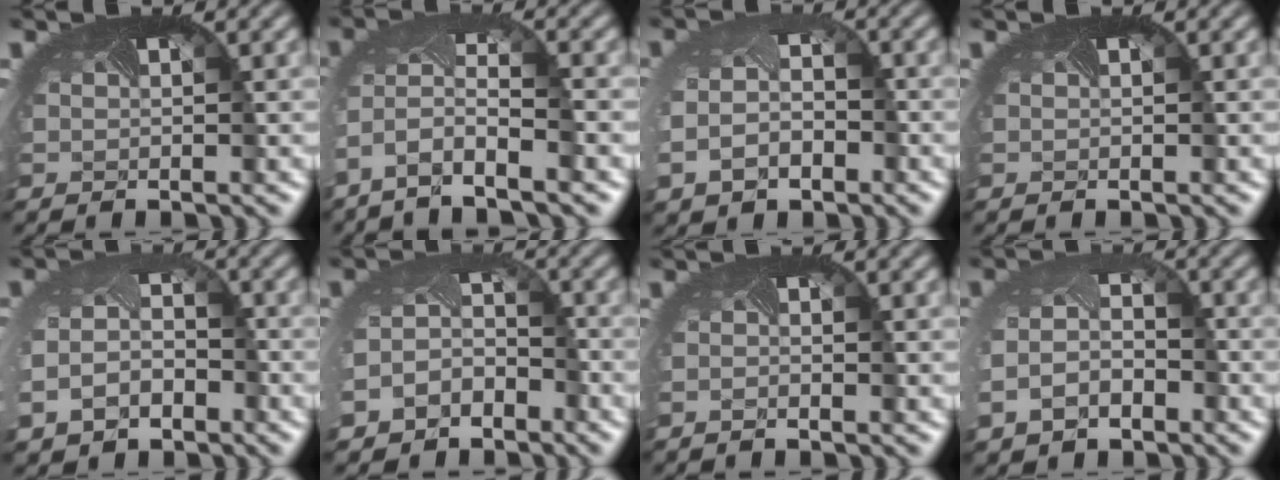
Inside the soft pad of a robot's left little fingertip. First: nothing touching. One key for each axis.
{"total": 6.1, "fx": -3.9, "fy": 1.5, "fz": 4.4, "tx": -0.101, "ty": -0.013, "tz": -0.070}
{"total": 4.0, "fx": -1.6, "fy": 2.7, "fz": 2.5, "tx": -0.060, "ty": -0.017, "tz": -0.025}
{"total": 0.0}
{"total": 4.7, "fx": -2.7, "fy": 3.2, "fz": 2.3, "tx": -0.060, "ty": -0.023, "tz": -0.040}
{"total": 4.3, "fx": -3.4, "fy": 2.5, "fz": 0.8, "tx": -0.017, "ty": -0.016, "tz": -0.057}
{"total": 0.8, "fx": -0.8, "fy": -0.1, "fz": 0.1, "tx": 0.001, "ty": -0.005, "tz": -0.011}
{"total": 4.1, "fx": -2.2, "fy": 2.7, "fz": 2.2, "tx": -0.056, "ty": -0.017, "tz": -0.038}